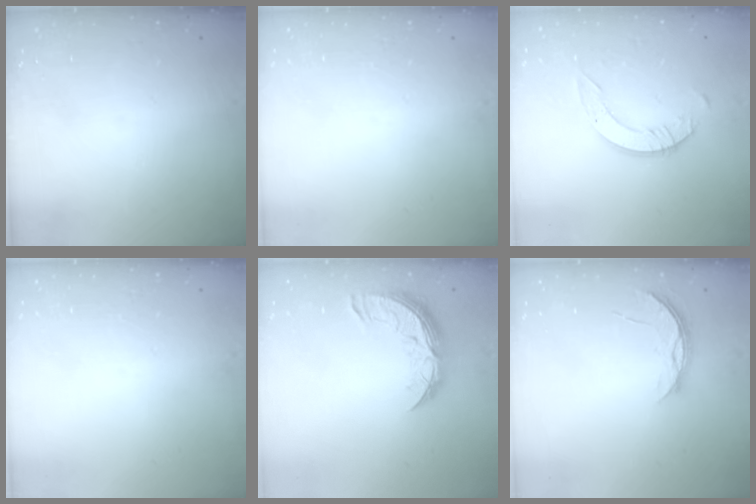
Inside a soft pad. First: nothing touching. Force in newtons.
{"total": 0.0}
{"total": 6.1, "press": 6.1, "slide": 0.6}
{"total": 0.0}
{"total": 9.7, "press": 9.7, "slide": 0.6}
{"total": 4.4, "press": 4.4, "slide": 0.4}